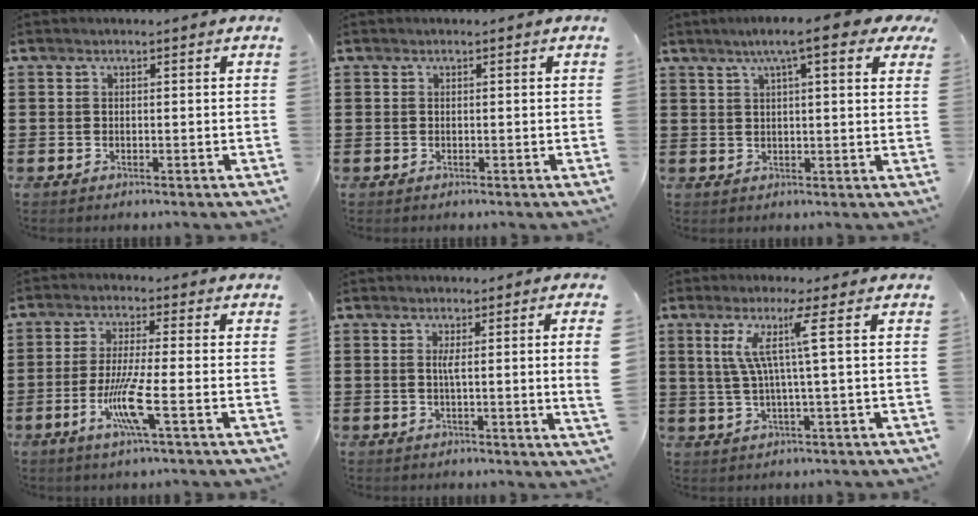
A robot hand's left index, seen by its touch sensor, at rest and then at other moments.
{"total": 0.0}
{"total": 7.4, "force": [4.7, 0.8, 5.6], "torque": [-0.094, -0.003, 0.076]}
{"total": 7.8, "force": [-2.8, 0.3, 7.2], "torque": [-0.152, -0.017, -0.058]}
{"total": 3.7, "force": [0.6, -0.6, 3.6], "torque": [-0.072, -0.007, 0.005]}
{"total": 7.5, "force": [2.0, -0.6, 7.2], "torque": [-0.154, -0.004, 0.024]}